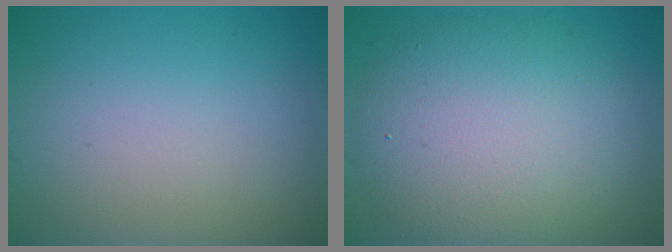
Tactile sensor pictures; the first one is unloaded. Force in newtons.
{"total": 9.5, "press": 9.5, "slide": 0.4}